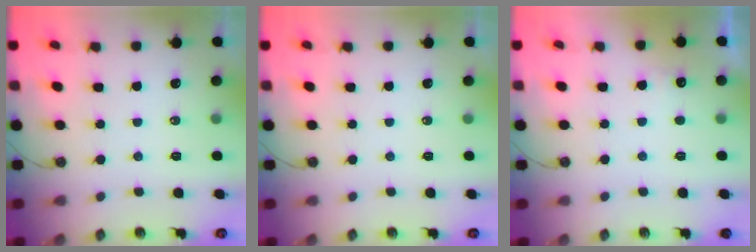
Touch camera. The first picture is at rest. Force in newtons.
{"total": 0.0}
{"total": 5.3, "press": 5.2, "slide": 1.2}